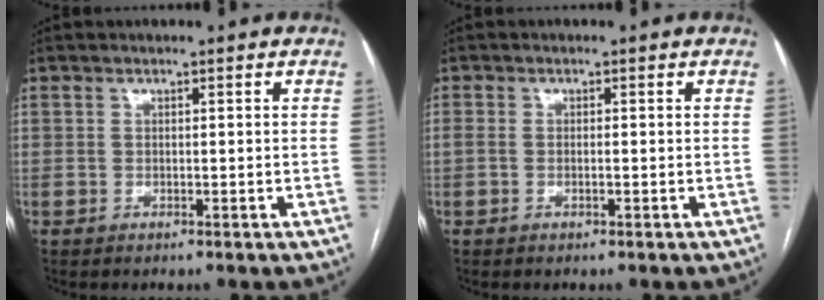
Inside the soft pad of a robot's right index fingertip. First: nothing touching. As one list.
[{"total": 1.2, "force": [-0.3, 0.4, 1.1], "torque": [-0.027, 0.006, -0.003]}]